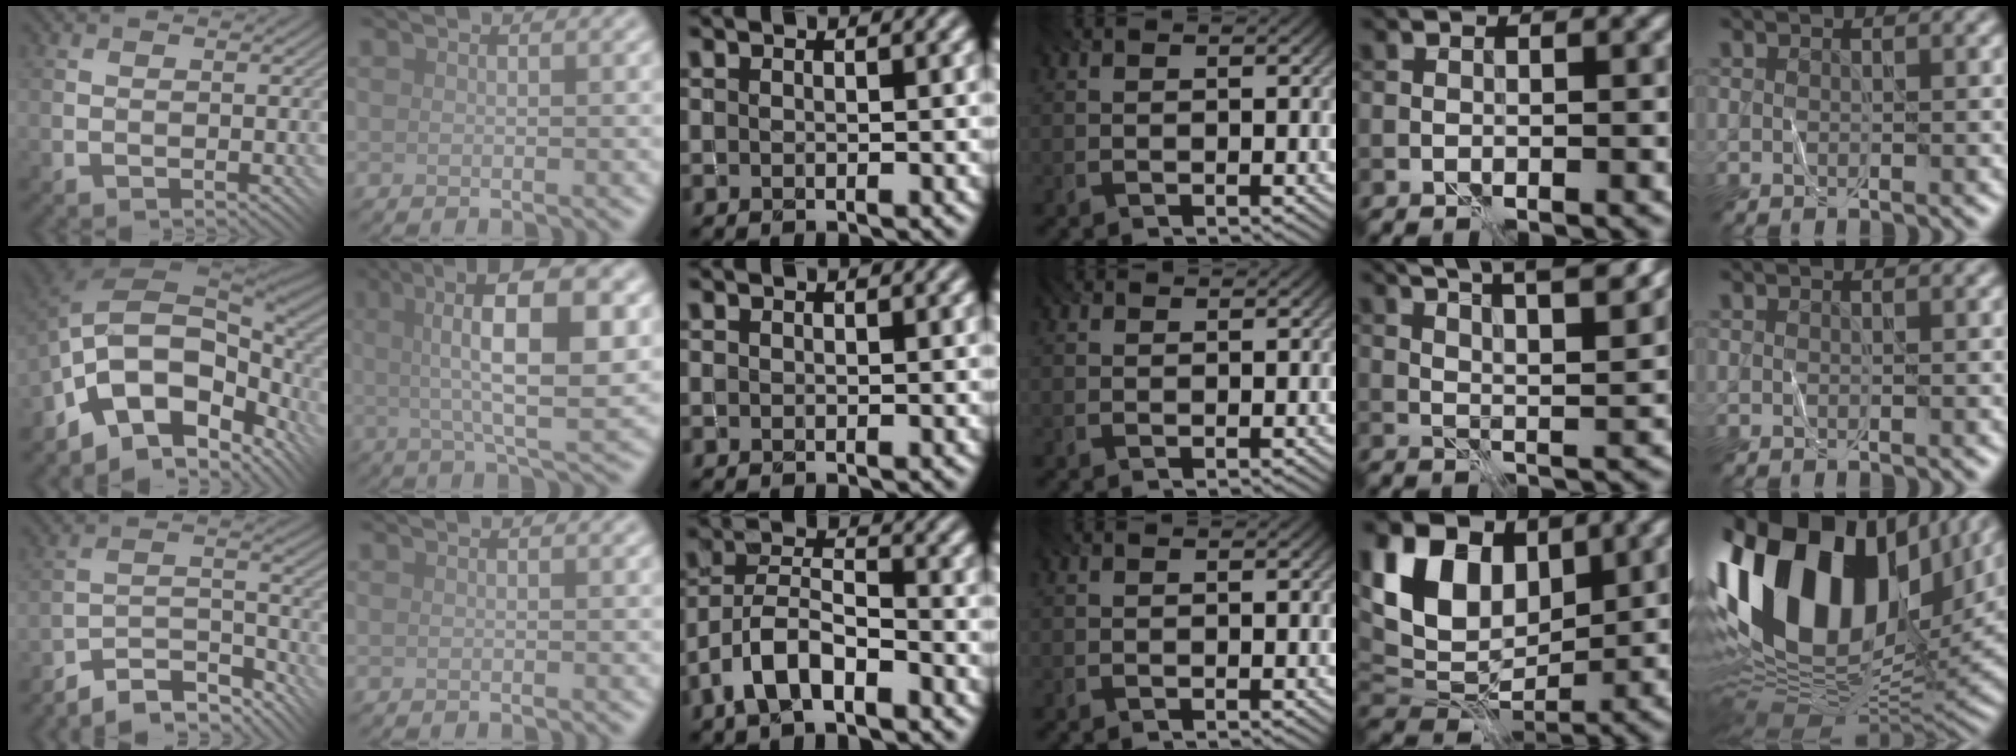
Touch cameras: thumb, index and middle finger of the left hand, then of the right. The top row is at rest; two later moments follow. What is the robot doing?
{"motion": "fold", "object": "shorts"}